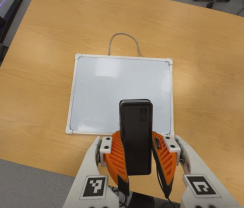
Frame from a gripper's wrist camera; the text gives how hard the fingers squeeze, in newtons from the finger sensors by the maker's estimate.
{"total": 7.8, "left": 6.9, "right": 8.7}